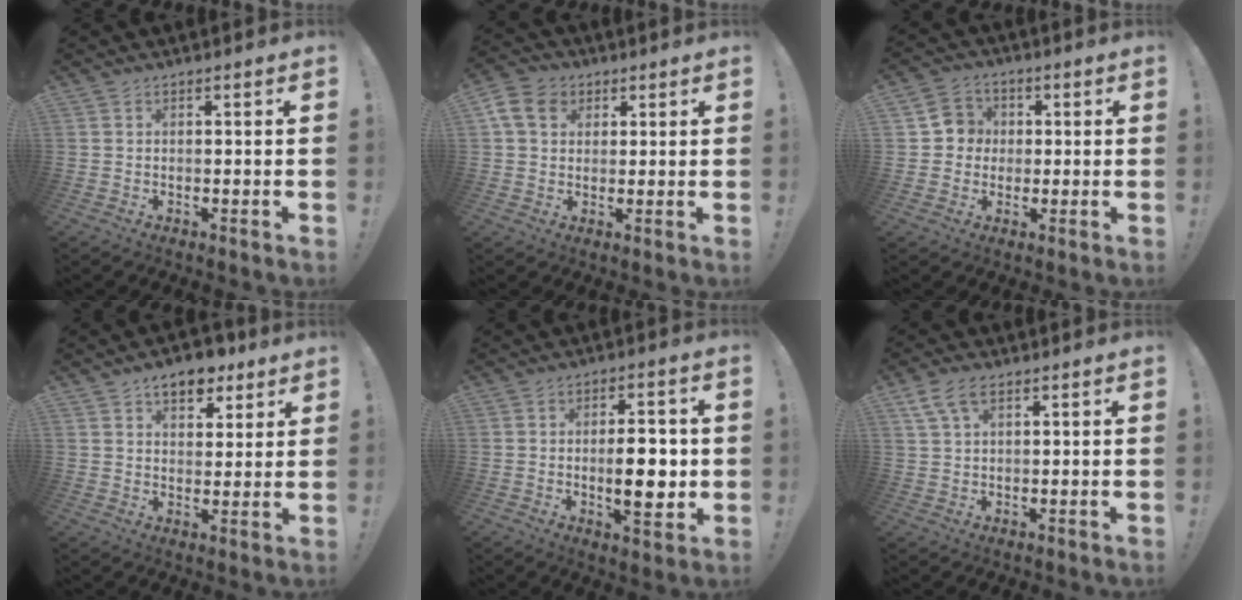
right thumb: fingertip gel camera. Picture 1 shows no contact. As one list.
[{"total": 9.5, "force": [3.4, 7.5, 4.6], "torque": [-0.083, 0.000, 0.070]}, {"total": 7.7, "force": [0.5, 7.5, 1.8], "torque": [-0.018, 0.010, 0.014]}, {"total": 9.6, "force": [6.1, 5.6, 4.9], "torque": [-0.059, -0.031, 0.110]}, {"total": 10.3, "force": [-0.8, 3.8, 9.6], "torque": [-0.143, -0.005, -0.017]}, {"total": 7.1, "force": [3.6, 3.7, 4.8], "torque": [-0.095, -0.004, 0.070]}]